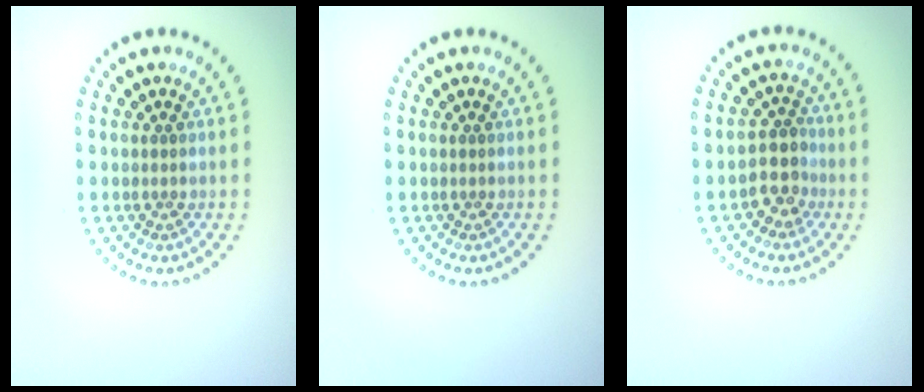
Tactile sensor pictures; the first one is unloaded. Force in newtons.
{"total": 0.0}
{"total": 2.8, "press": 2.4, "slide": 1.4}